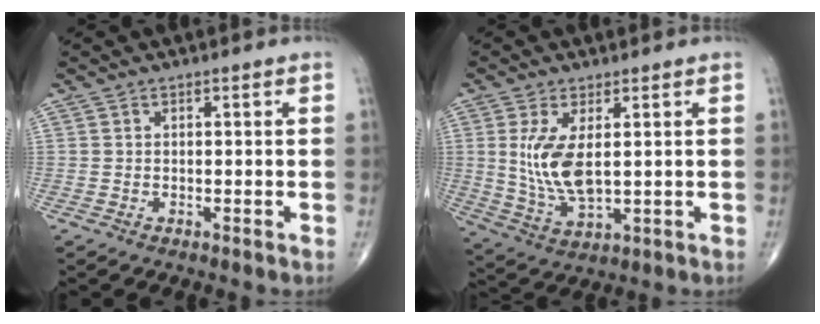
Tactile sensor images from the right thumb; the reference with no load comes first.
{"total": 9.6, "force": [1.5, 4.1, 8.5], "torque": [-0.174, -0.017, 0.043]}